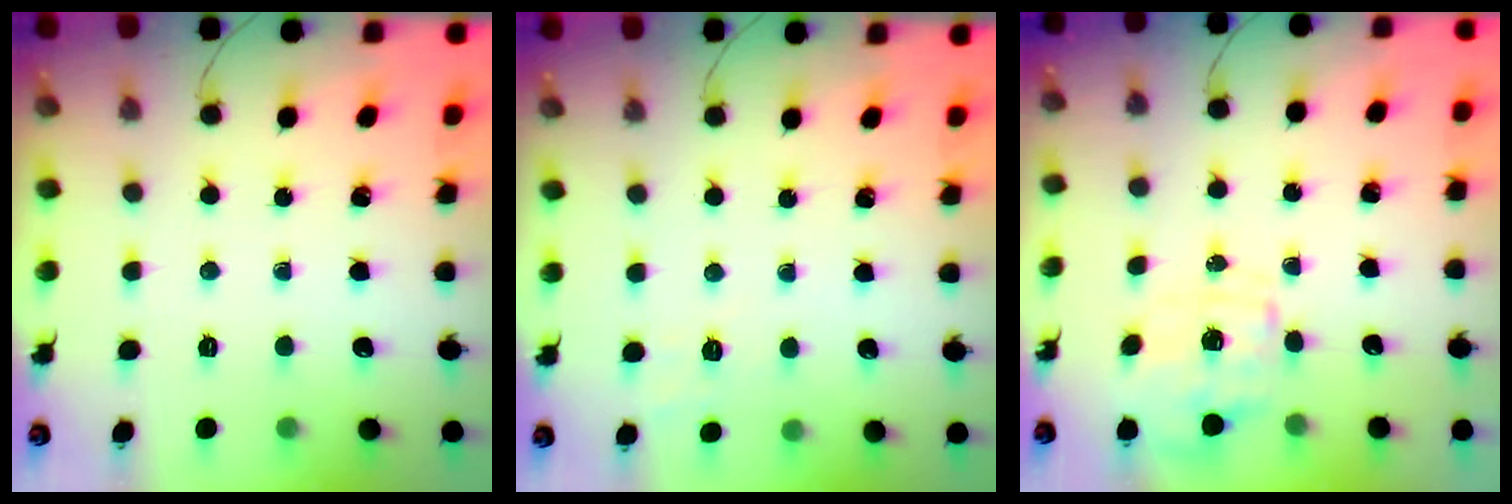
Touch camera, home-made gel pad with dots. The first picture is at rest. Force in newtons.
{"total": 1.8, "press": 0.5, "slide": 1.7}
{"total": 1.7, "press": 1.6, "slide": 0.5}